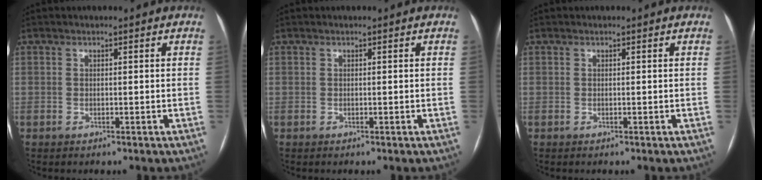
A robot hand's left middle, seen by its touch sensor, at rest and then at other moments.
{"total": 0.0}
{"total": 0.0}